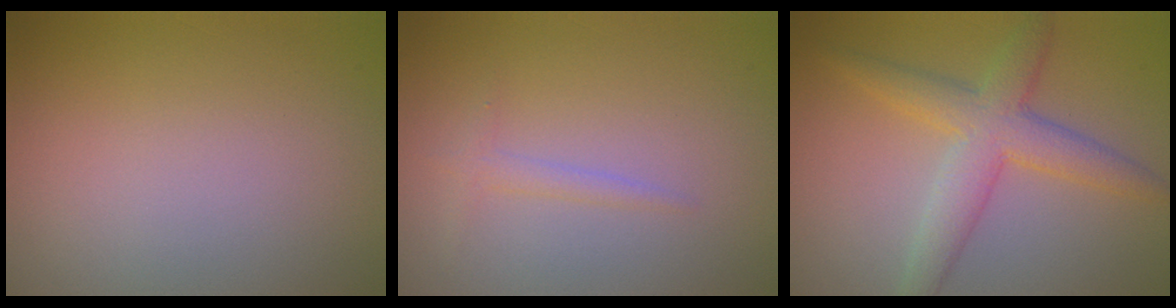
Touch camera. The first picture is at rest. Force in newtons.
{"total": 1.1, "press": 1.1, "slide": 0.0}
{"total": 4.7, "press": 4.7, "slide": 0.1}